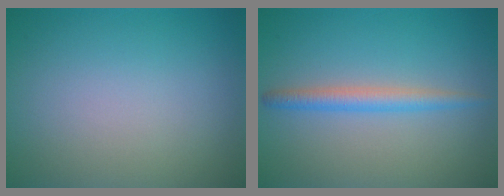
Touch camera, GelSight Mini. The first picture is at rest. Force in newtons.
{"total": 2.3, "press": 2.3, "slide": 0.0}